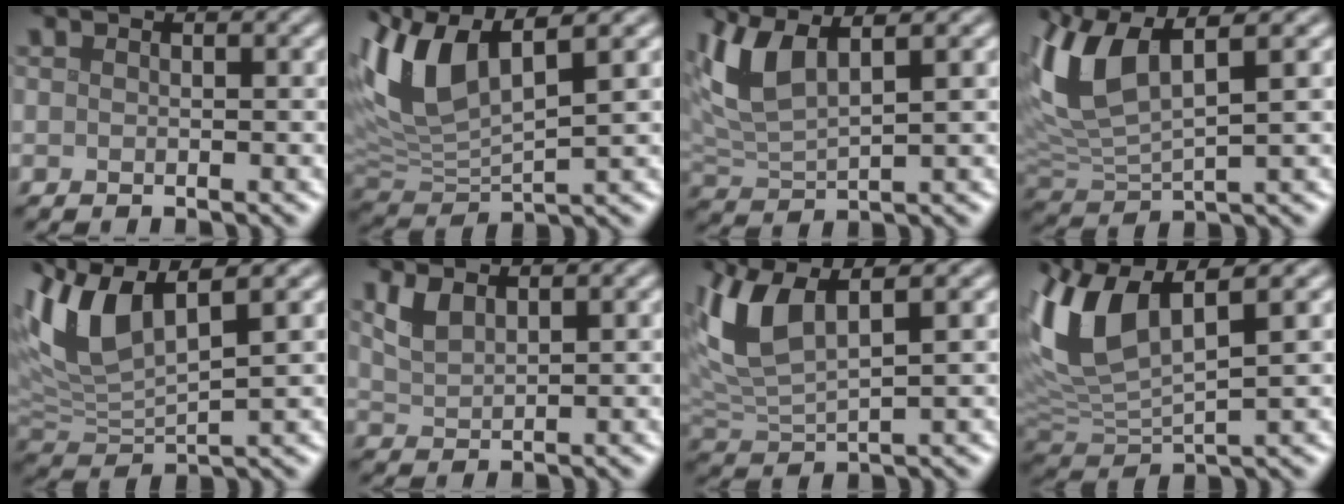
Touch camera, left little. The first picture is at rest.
{"total": 8.3, "force": [3.9, 3.1, 6.6], "torque": [-0.150, 0.015, 0.070]}
{"total": 5.1, "force": [3.1, 1.5, 3.7], "torque": [-0.093, 0.008, 0.064]}
{"total": 7.8, "force": [3.6, 2.8, 6.3], "torque": [-0.148, 0.015, 0.065]}
{"total": 7.4, "force": [3.8, 2.5, 5.9], "torque": [-0.134, 0.013, 0.070]}
{"total": 2.2, "force": [1.6, 0.8, 1.3], "torque": [-0.036, 0.001, 0.036]}
{"total": 6.0, "force": [3.3, 1.9, 4.6], "torque": [-0.112, 0.009, 0.064]}
{"total": 9.0, "force": [3.8, 3.5, 7.4], "torque": [-0.173, 0.014, 0.069]}